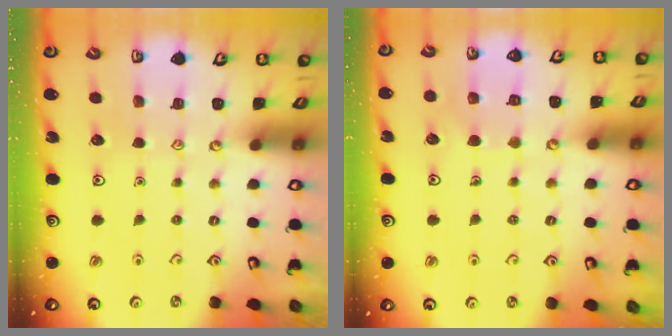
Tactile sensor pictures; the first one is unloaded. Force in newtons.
{"total": 6.4, "press": 6.4, "slide": 0.3}